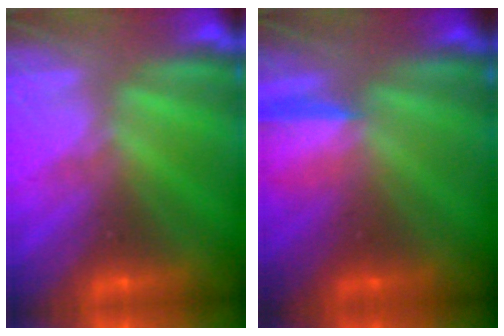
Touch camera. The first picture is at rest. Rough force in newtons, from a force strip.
{"total": 1.5}